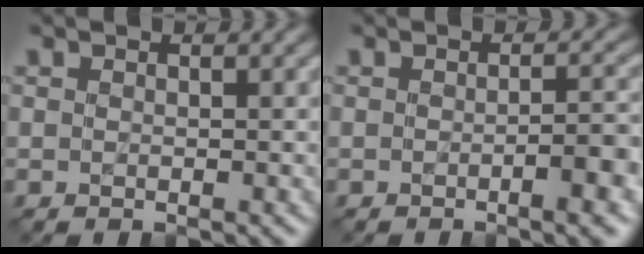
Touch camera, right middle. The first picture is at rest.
{"total": 3.6, "force": [-1.1, 0.9, 3.4], "torque": [-0.037, 0.006, -0.018]}